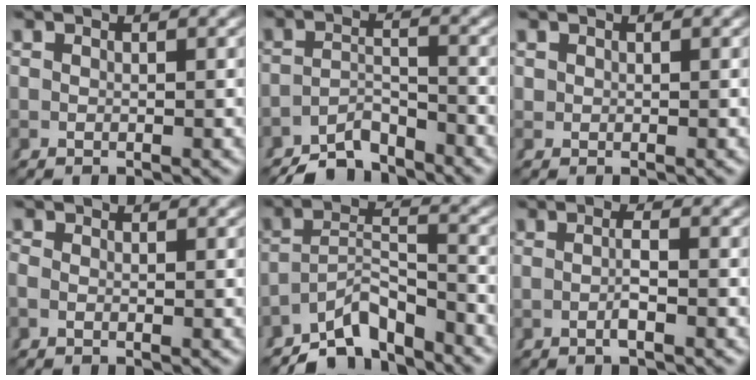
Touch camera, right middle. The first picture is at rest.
{"total": 5.7, "force": [-5.2, 1.3, 1.8], "torque": [-0.006, -0.008, -0.085]}
{"total": 0.0}
{"total": 0.7, "force": [-0.4, 0.4, 0.4], "torque": [-0.008, -0.001, -0.010]}
{"total": 7.6, "force": [-5.9, 3.0, 3.7], "torque": [-0.046, -0.016, -0.091]}
{"total": 1.8, "force": [-0.8, 0.0, 1.7], "torque": [-0.023, 0.001, -0.016]}